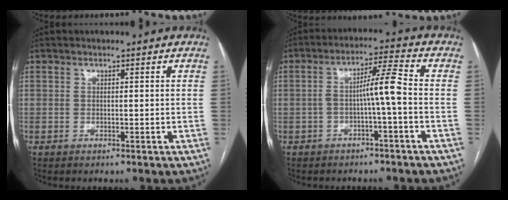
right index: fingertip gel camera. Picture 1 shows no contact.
{"total": 5.9, "force": [-1.3, -0.2, 5.8], "torque": [-0.099, 0.023, -0.020]}